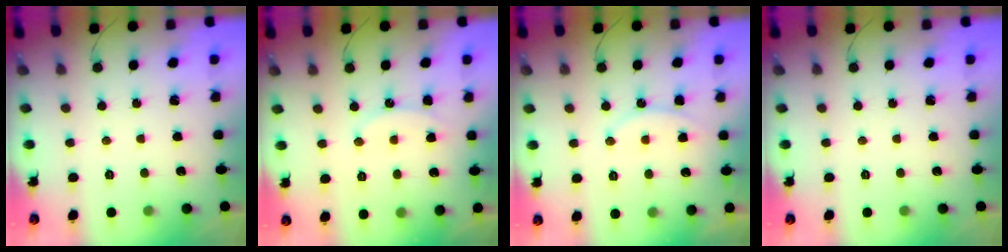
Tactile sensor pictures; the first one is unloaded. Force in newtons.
{"total": 9.6, "press": 9.6, "slide": 0.8}
{"total": 11.8, "press": 11.8, "slide": 0.9}
{"total": 0.0}